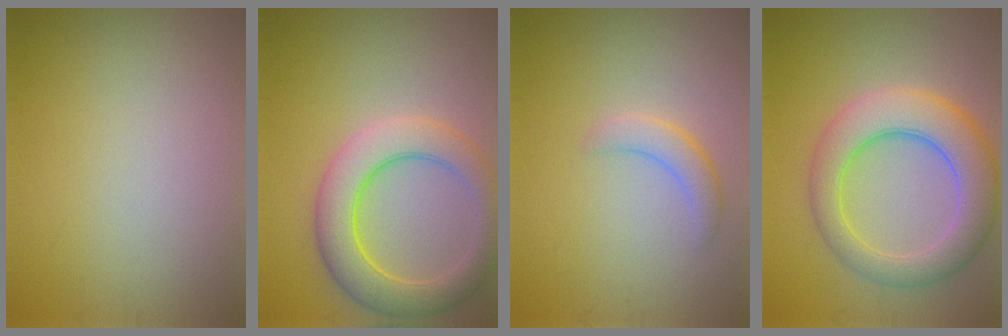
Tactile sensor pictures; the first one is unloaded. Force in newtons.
{"total": 6.3, "press": 6.3, "slide": 0.4}
{"total": 2.1, "press": 2.1, "slide": 0.2}
{"total": 7.3, "press": 7.2, "slide": 0.4}